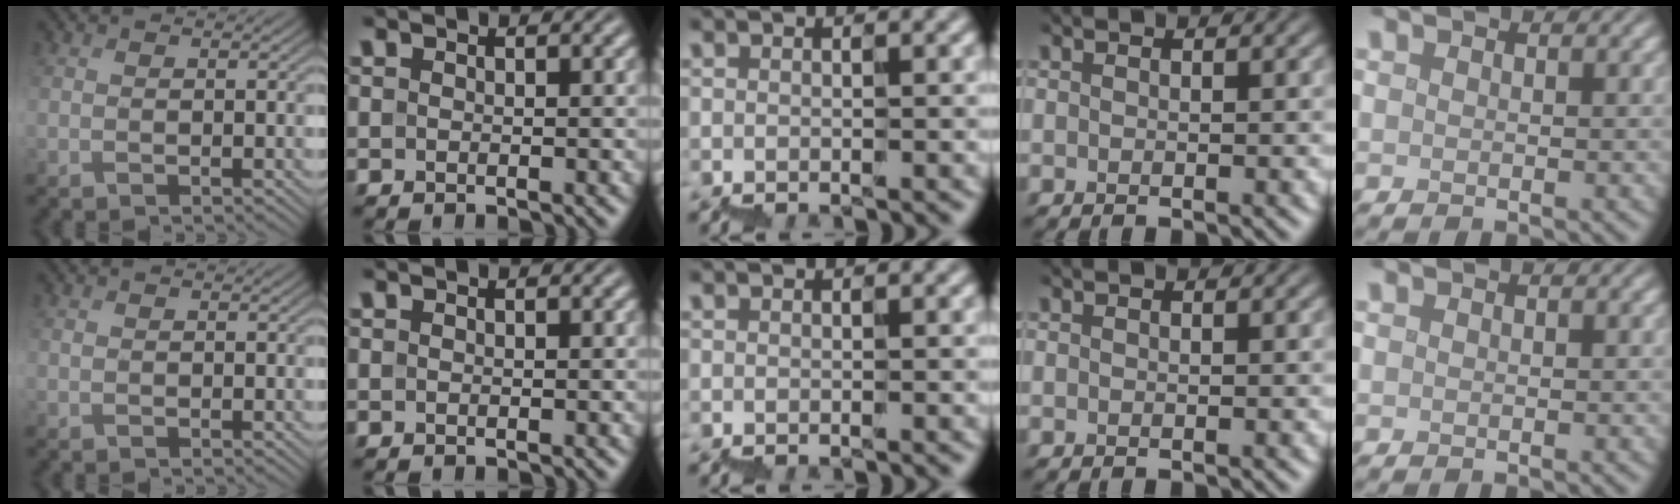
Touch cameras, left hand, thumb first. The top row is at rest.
{"thumb": {"total": 0.6, "force": [0.6, 0.0, -0.1], "torque": [0.003, 0.003, 0.010]}}